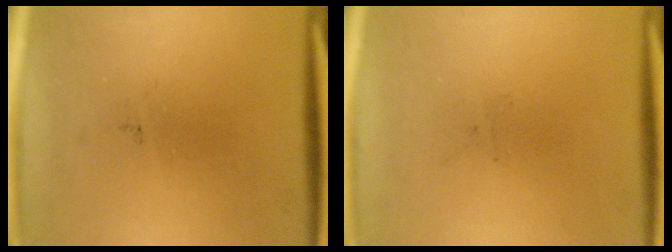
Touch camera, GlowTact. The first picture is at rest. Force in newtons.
{"total": 0.0}